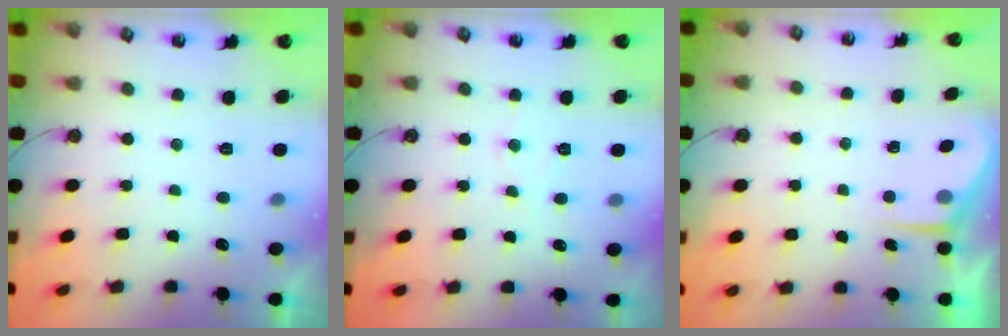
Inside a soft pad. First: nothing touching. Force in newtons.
{"total": 5.2, "press": 5.2, "slide": 0.3}
{"total": 2.7, "press": 2.7, "slide": 0.4}